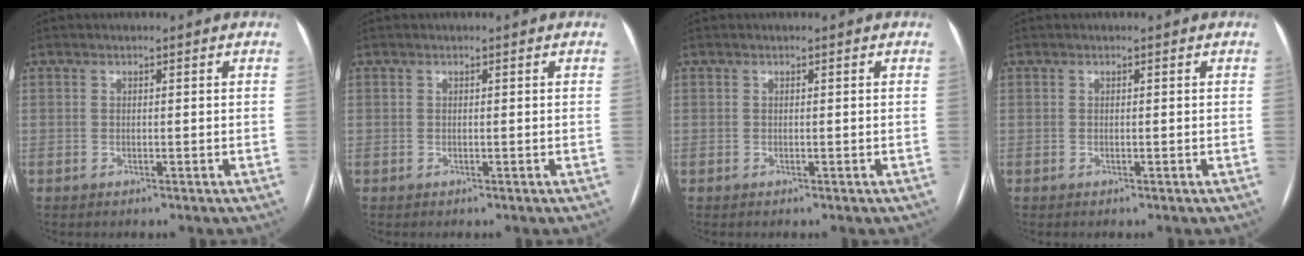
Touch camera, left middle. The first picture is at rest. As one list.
[{"total": 0.0}, {"total": 0.0}, {"total": 0.0}]